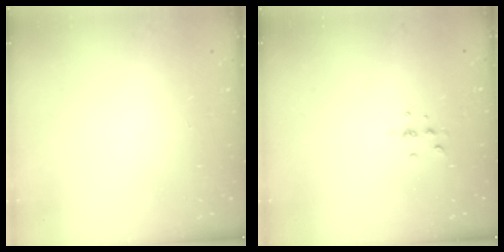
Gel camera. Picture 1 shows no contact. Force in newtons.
{"total": 4.1, "press": 3.7, "slide": 1.7}